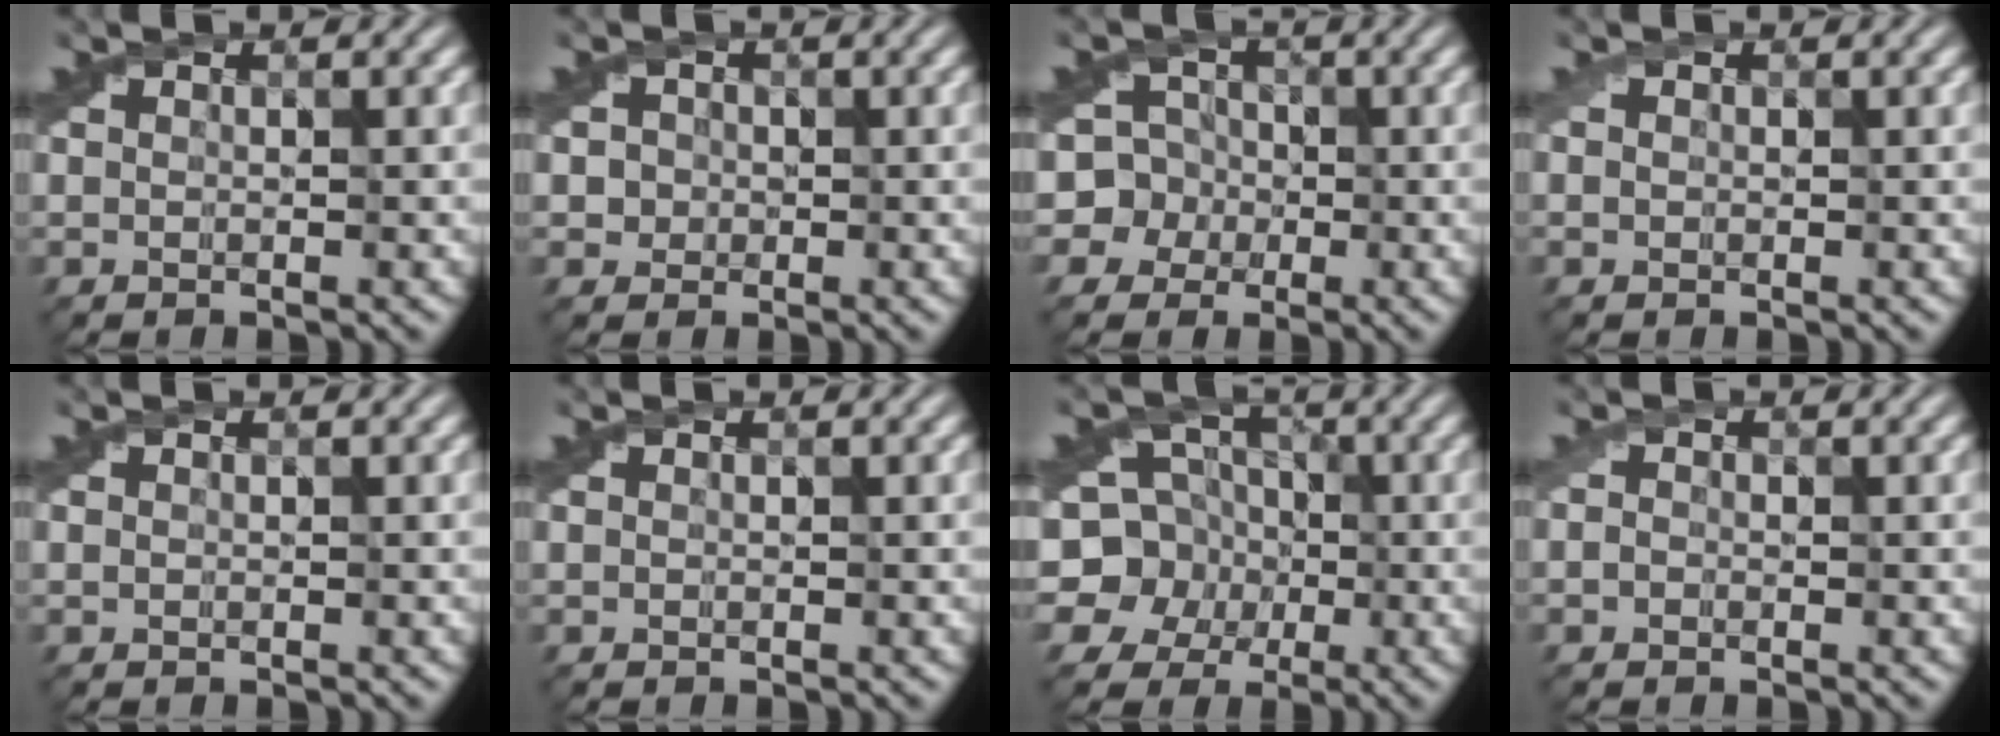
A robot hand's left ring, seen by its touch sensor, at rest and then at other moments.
{"total": 3.1, "force": [0.4, 2.7, 1.3], "torque": [-0.026, 0.007, 0.009]}
{"total": 8.2, "force": [-0.2, 7.4, 3.4], "torque": [-0.044, 0.027, -0.056]}
{"total": 0.0}
{"total": 0.0}
{"total": 0.0}
{"total": 9.9, "force": [-1.4, 9.0, 3.9], "torque": [-0.081, 0.025, -0.078]}
{"total": 0.7, "force": [-0.4, 0.5, 0.1], "torque": [0.005, -0.004, -0.013]}